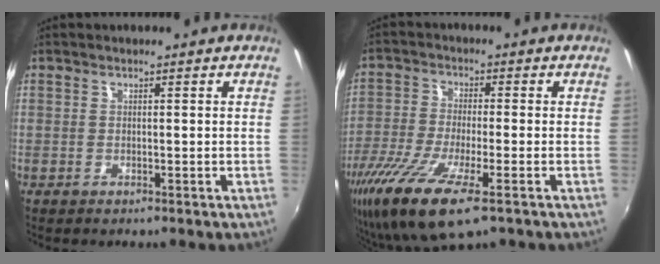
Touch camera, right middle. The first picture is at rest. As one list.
[{"total": 14.7, "force": [-8.4, 3.3, 11.6], "torque": [-0.245, -0.051, -0.160]}]